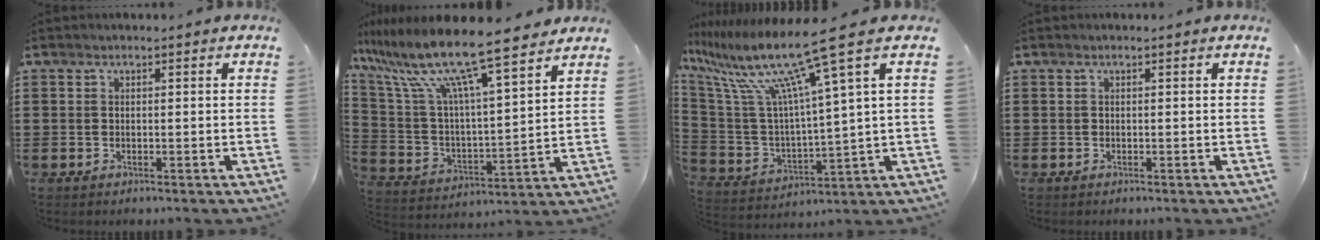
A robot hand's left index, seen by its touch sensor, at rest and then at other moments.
{"total": 12.8, "force": [10.3, 0.8, 7.5], "torque": [-0.186, -0.066, 0.173]}
{"total": 14.9, "force": [9.6, 0.7, 11.4], "torque": [-0.267, -0.061, 0.146]}
{"total": 0.0}